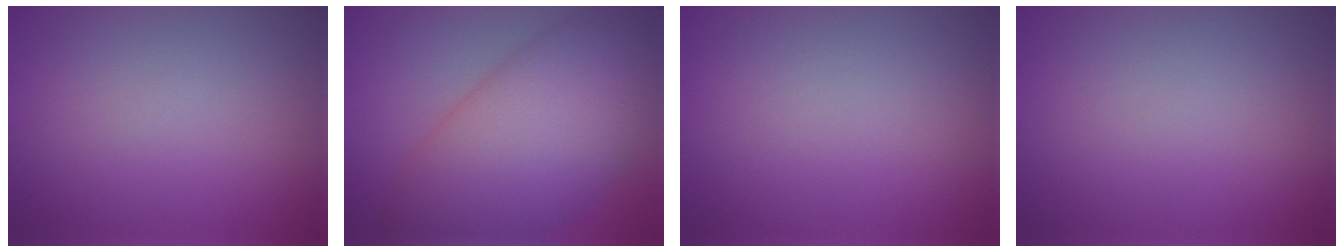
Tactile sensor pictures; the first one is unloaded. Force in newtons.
{"total": 12.3, "press": 12.3, "slide": 0.2}
{"total": 0.0}
{"total": 0.0}